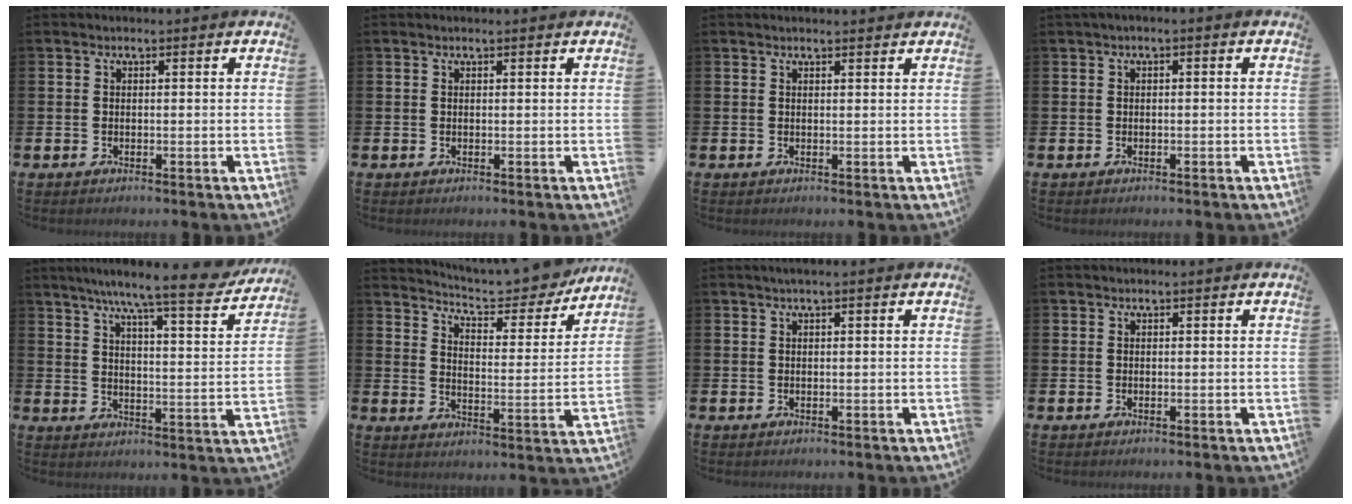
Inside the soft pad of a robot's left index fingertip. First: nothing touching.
{"total": 0.0}
{"total": 0.9, "force": [0.9, 0.0, 0.2], "torque": [0.009, -0.005, 0.014]}
{"total": 0.7, "force": [-0.3, 0.1, 0.6], "torque": [-0.016, 0.003, -0.003]}
{"total": 9.4, "force": [8.2, 0.2, 4.7], "torque": [-0.095, -0.053, 0.133]}
{"total": 6.7, "force": [6.4, 1.0, 1.7], "torque": [-0.048, -0.055, 0.104]}
{"total": 0.8, "force": [0.4, 0.0, 0.7], "torque": [-0.020, 0.005, 0.008]}
{"total": 0.0}